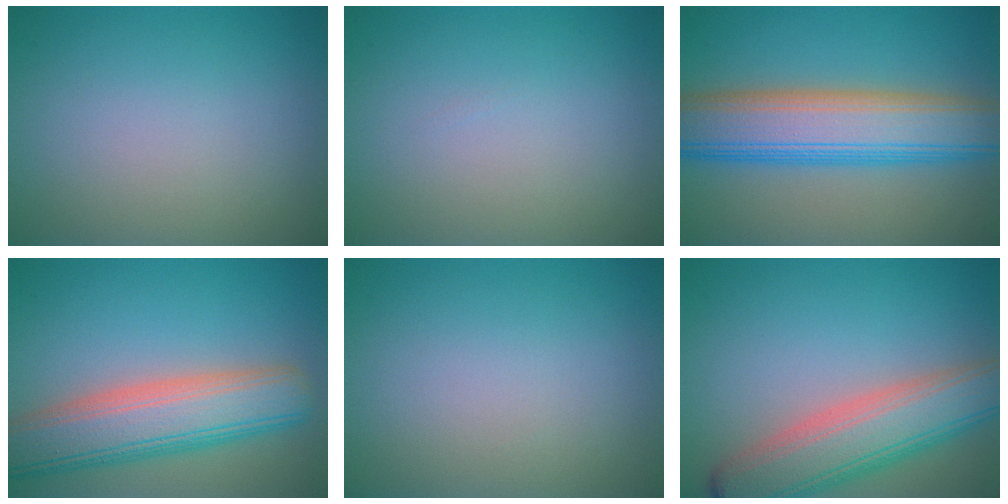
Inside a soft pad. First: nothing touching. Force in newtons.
{"total": 0.0}
{"total": 9.9, "press": 9.9, "slide": 0.4}
{"total": 8.8, "press": 8.7, "slide": 0.9}
{"total": 0.0}
{"total": 7.9, "press": 7.9, "slide": 0.6}